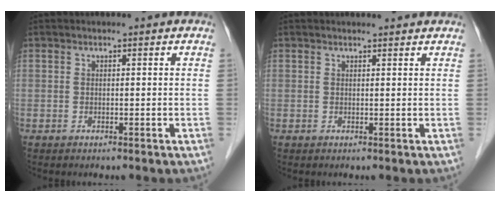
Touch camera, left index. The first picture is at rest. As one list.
[{"total": 4.5, "force": [4.4, 0.8, 0.9], "torque": [-0.010, 0.014, 0.049]}]